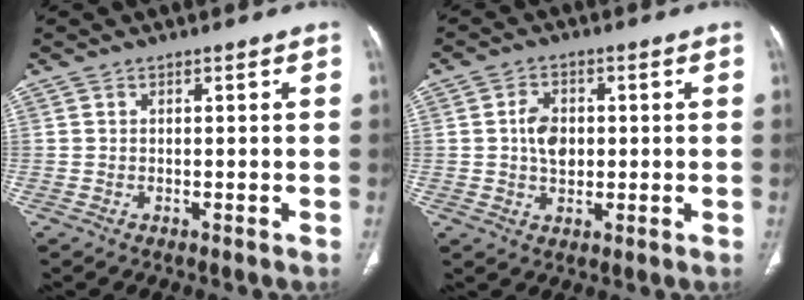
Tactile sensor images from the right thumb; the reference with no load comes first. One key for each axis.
{"total": 5.5, "fx": 0.4, "fy": 3.9, "fz": 3.8, "tx": -0.058, "ty": 0.003, "tz": 0.005}